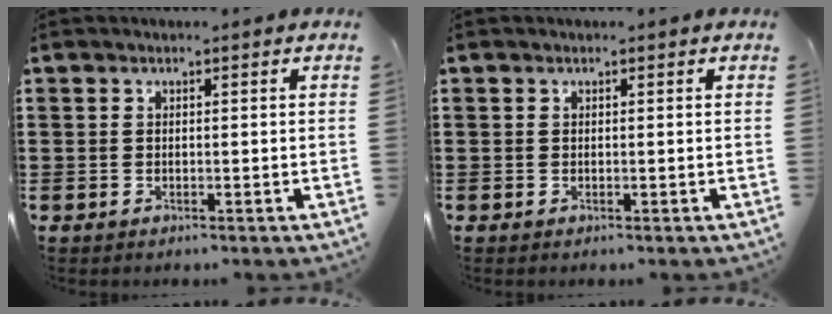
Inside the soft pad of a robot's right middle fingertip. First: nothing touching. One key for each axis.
{"total": 0.0}